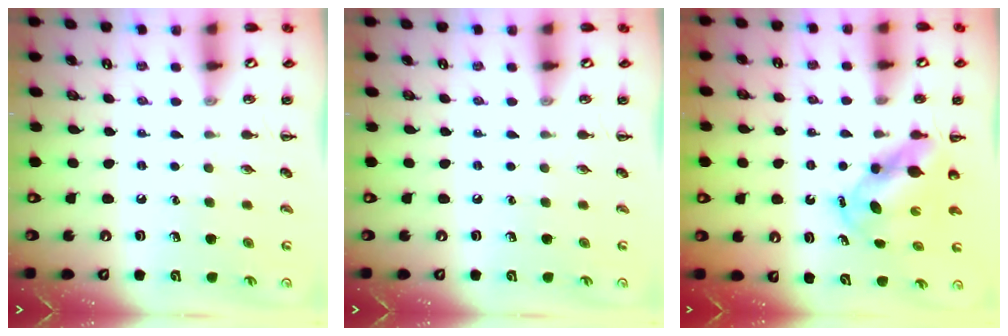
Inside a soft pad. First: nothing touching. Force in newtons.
{"total": 0.0}
{"total": 5.3, "press": 5.1, "slide": 1.4}